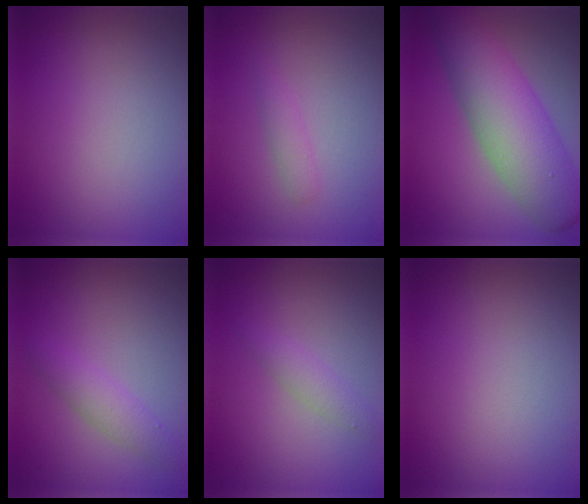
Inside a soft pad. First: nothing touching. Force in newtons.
{"total": 1.1, "press": 1.1, "slide": 0.1}
{"total": 8.4, "press": 8.4, "slide": 0.1}
{"total": 2.1, "press": 2.1, "slide": 0.1}
{"total": 1.6, "press": 1.6, "slide": 0.1}
{"total": 0.0}